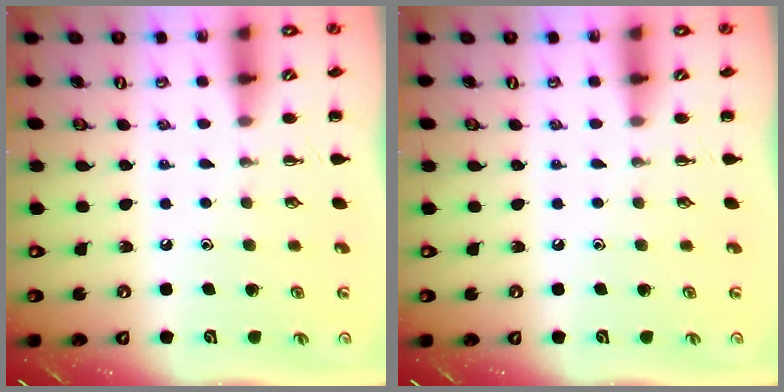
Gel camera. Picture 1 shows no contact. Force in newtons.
{"total": 0.0}